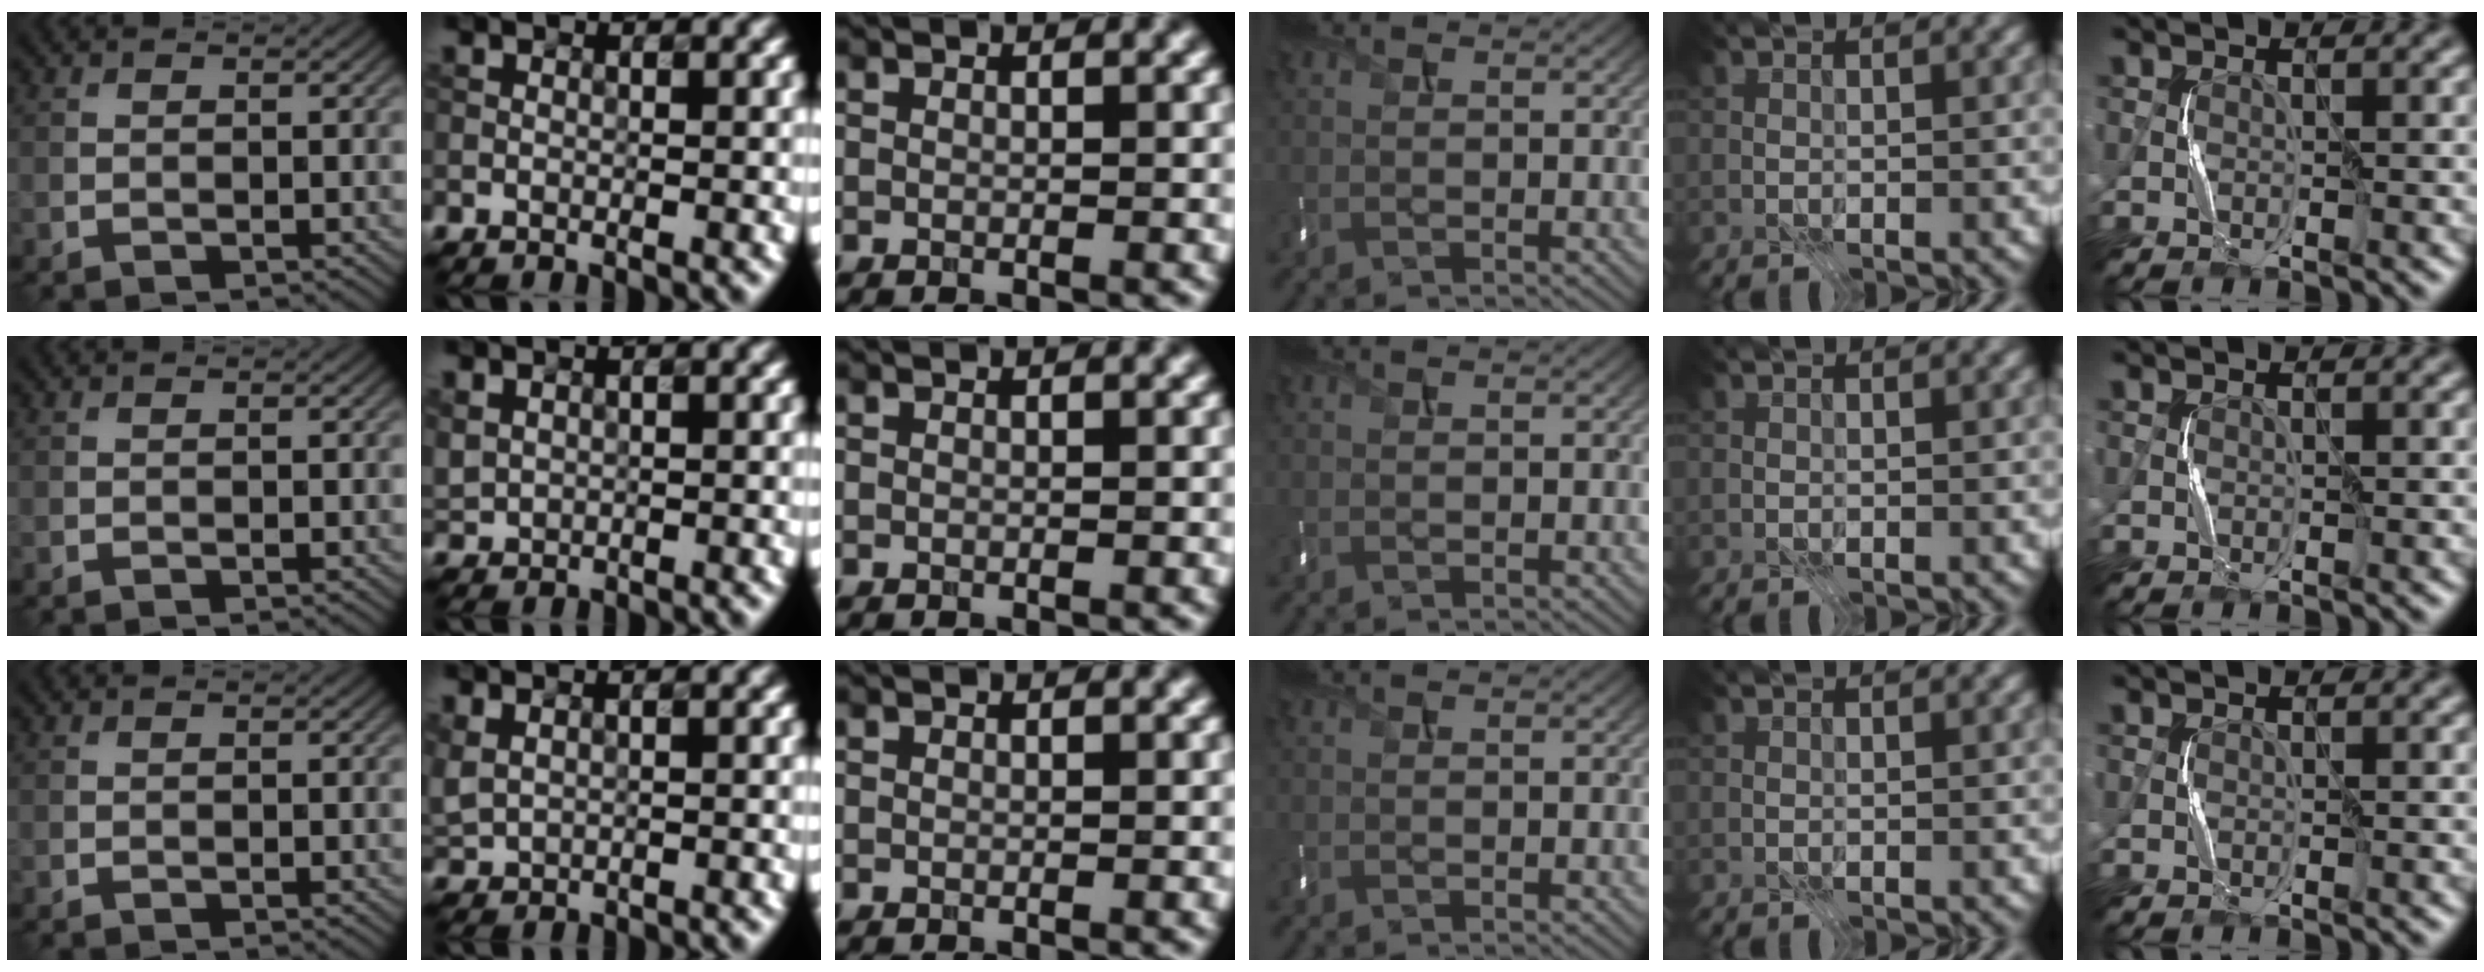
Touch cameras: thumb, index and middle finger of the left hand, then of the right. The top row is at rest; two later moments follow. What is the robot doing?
{"motion": "press", "object": "mouse"}